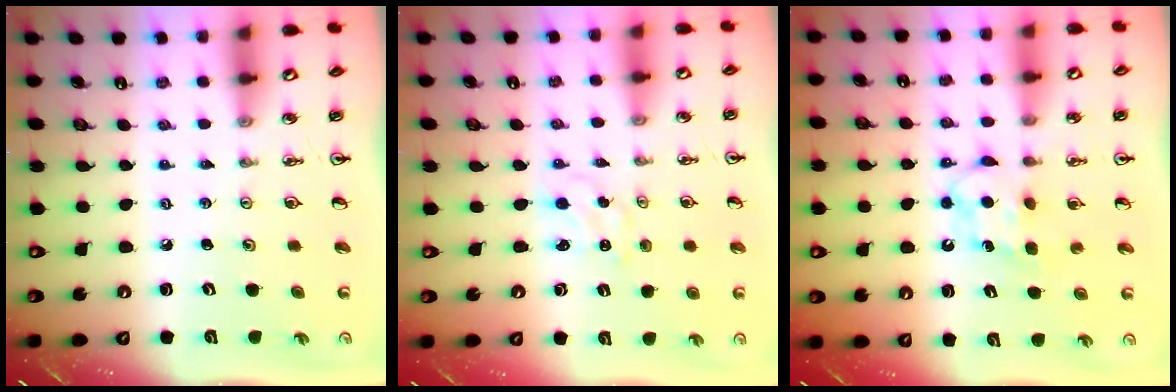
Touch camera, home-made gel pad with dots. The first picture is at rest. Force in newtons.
{"total": 0.8, "press": 0.8, "slide": 0.3}
{"total": 6.9, "press": 6.8, "slide": 0.4}